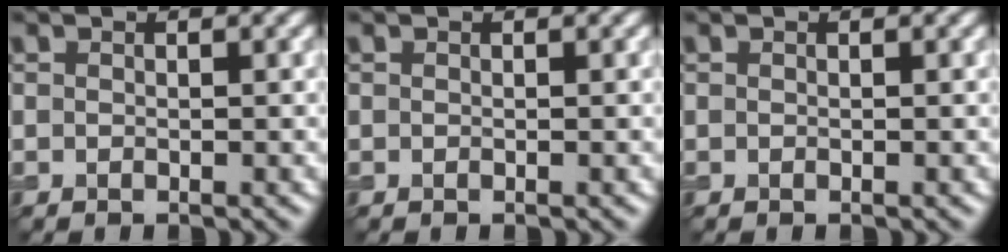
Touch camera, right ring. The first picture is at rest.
{"total": 0.0}
{"total": 0.0}